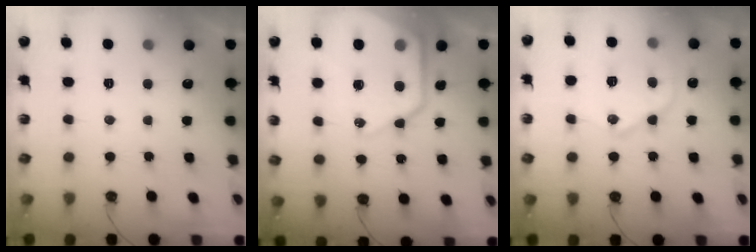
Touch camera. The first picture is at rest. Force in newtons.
{"total": 19.3, "press": 19.2, "slide": 2.3}
{"total": 15.6, "press": 15.5, "slide": 1.1}